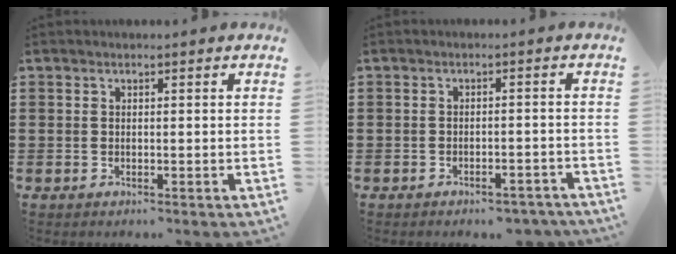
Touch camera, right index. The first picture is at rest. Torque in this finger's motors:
{"motor_torque": [0.43, -0.57, -0.08, -0.12]}